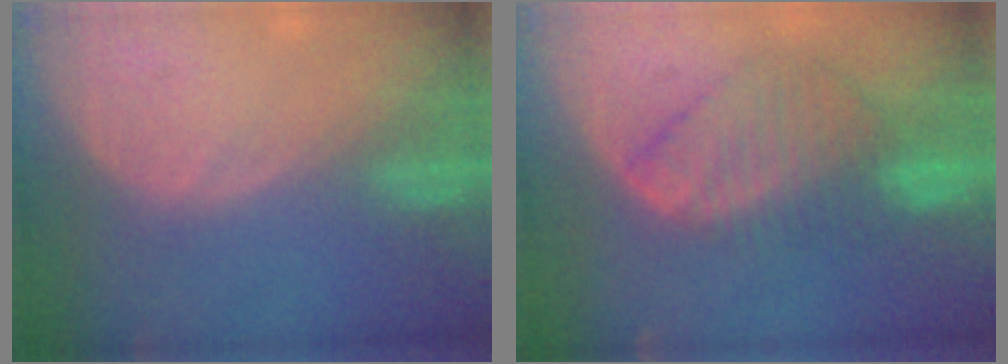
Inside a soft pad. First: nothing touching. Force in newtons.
{"total": 8.7, "press": 7.7, "slide": 4.0}